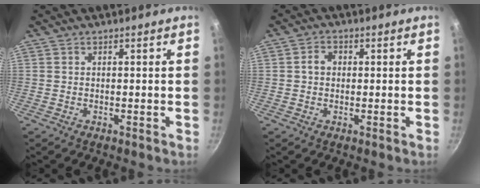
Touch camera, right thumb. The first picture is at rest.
{"total": 2.7, "force": [0.1, 2.2, 1.6], "torque": [-0.022, 0.009, -0.001]}